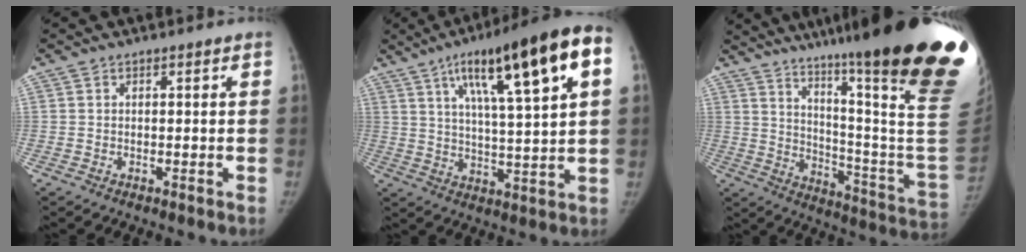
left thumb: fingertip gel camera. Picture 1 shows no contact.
{"total": 20.8, "force": [8.7, 3.7, 18.5], "torque": [-0.269, 0.000, 0.134]}
{"total": 38.6, "force": [26.6, 3.9, 27.6], "torque": [-0.259, -0.156, 0.368]}